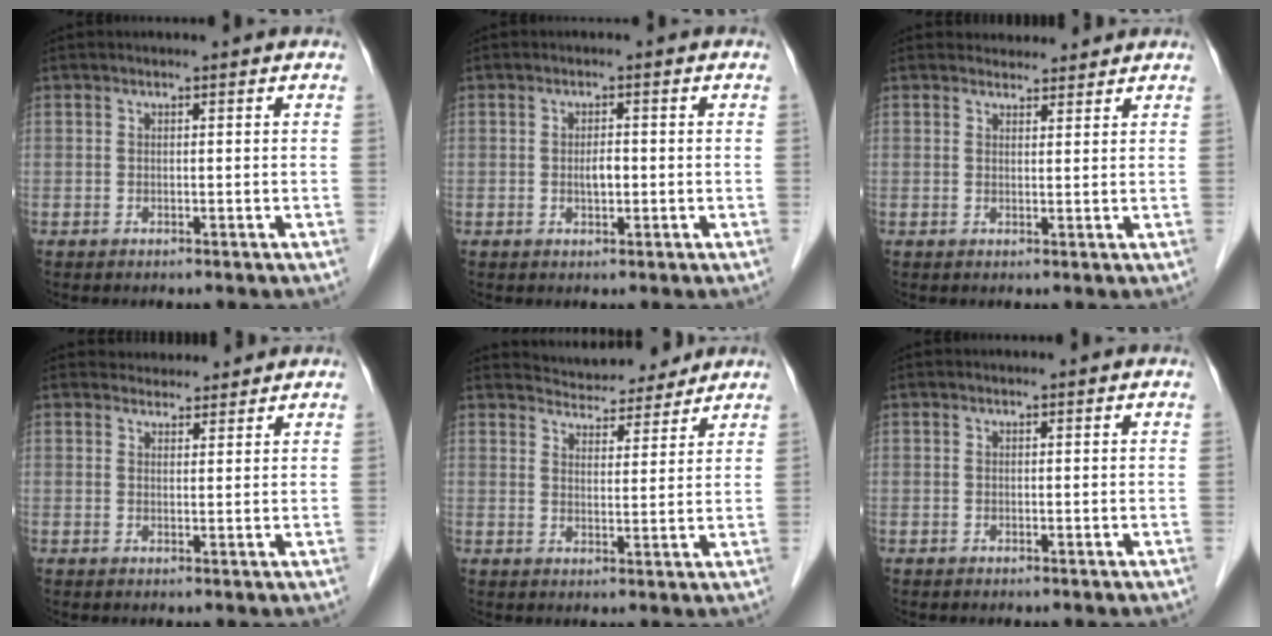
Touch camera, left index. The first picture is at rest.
{"total": 2.0, "force": [-0.4, 0.8, 1.8], "torque": [-0.032, 0.001, -0.005]}
{"total": 3.6, "force": [3.4, 1.2, 0.1], "torque": [0.001, 0.010, 0.045]}
{"total": 3.7, "force": [3.5, 1.2, 0.1], "torque": [0.001, 0.013, 0.049]}
{"total": 8.2, "force": [7.9, 1.9, 1.1], "torque": [-0.017, 0.008, 0.112]}
{"total": 0.0}